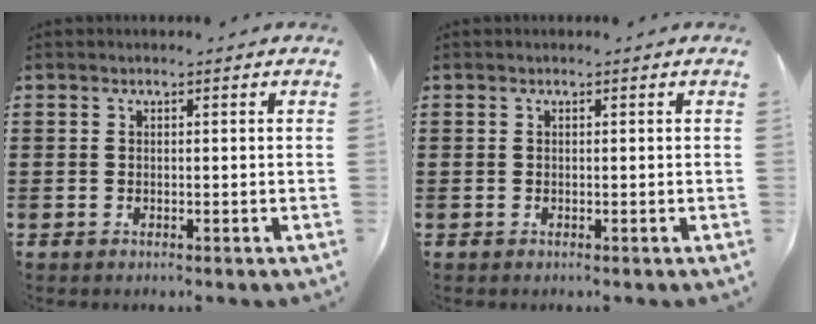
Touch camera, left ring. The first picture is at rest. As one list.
[{"total": 0.0}]